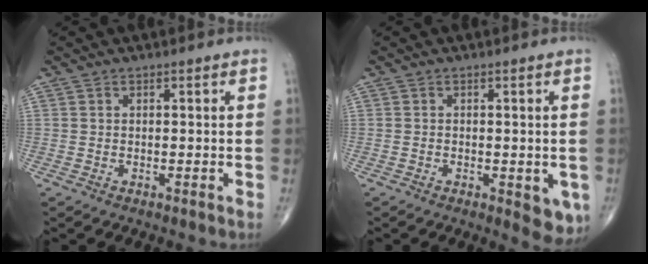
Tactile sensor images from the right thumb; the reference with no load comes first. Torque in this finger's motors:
{"motor_torque": [0.84, 1.29, 0.25, -0.44, 0.20]}